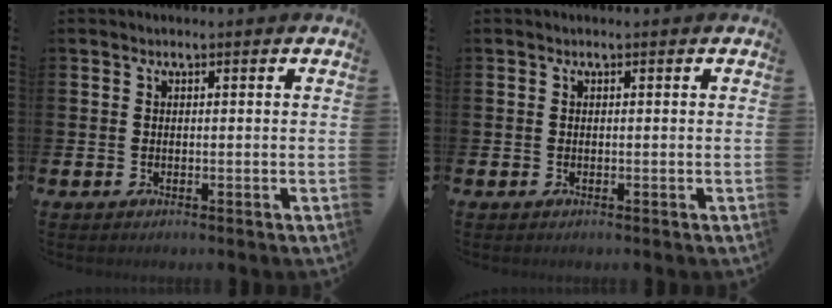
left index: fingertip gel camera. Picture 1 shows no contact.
{"total": 0.0}